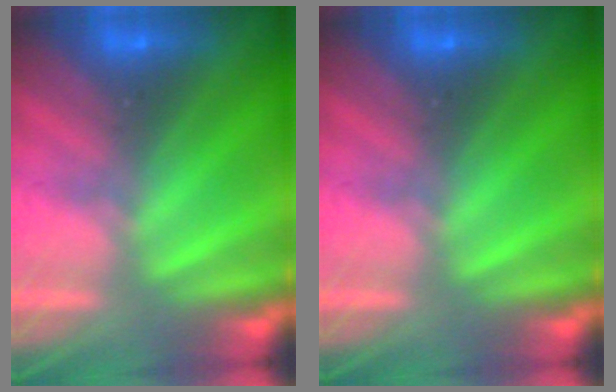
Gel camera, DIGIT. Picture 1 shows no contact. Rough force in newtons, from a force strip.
{"total": 0.0}